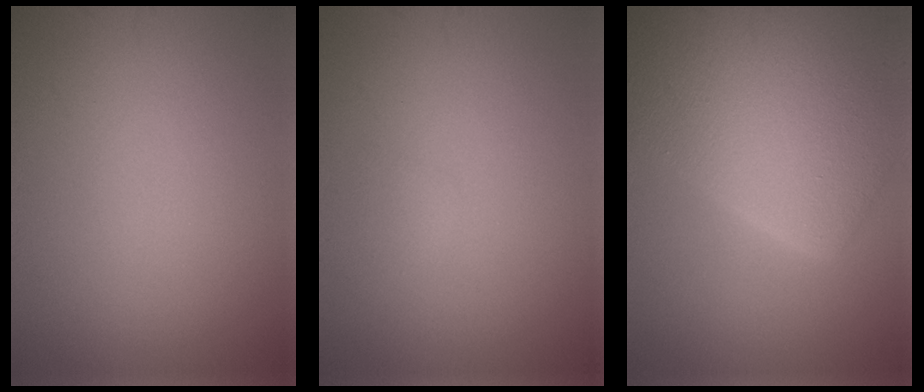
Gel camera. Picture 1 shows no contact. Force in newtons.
{"total": 0.5, "press": 0.5, "slide": 0.1}
{"total": 11.7, "press": 11.6, "slide": 0.9}